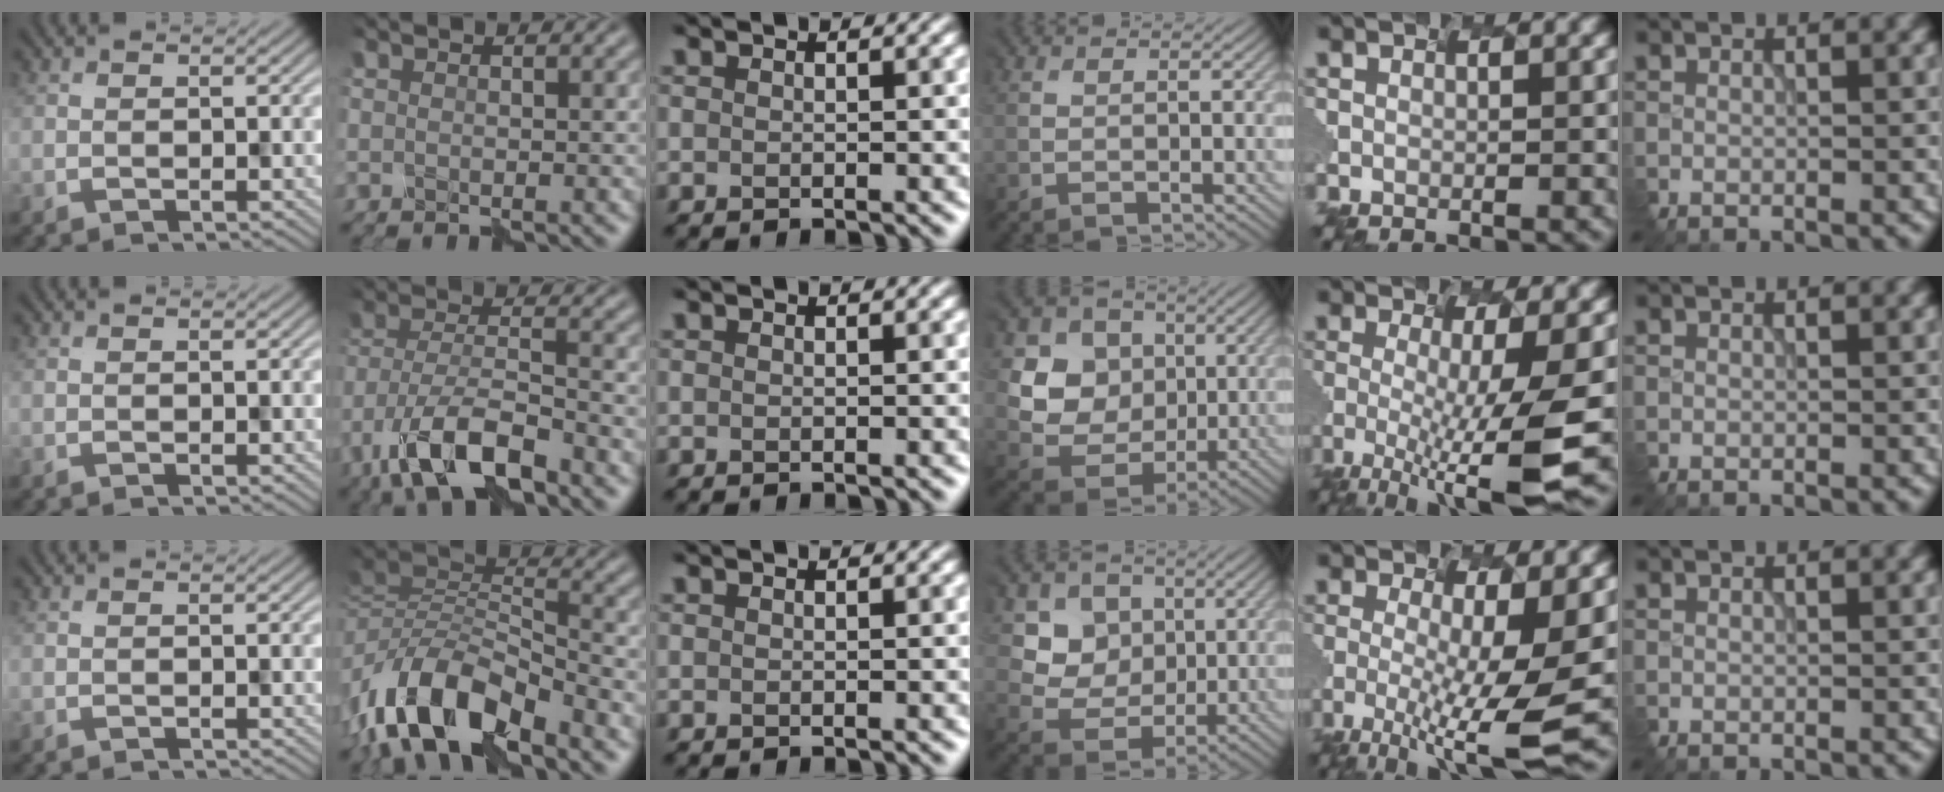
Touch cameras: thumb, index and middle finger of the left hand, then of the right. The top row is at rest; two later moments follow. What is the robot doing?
{"motion": "disassemble", "object": "puzzle pieces"}